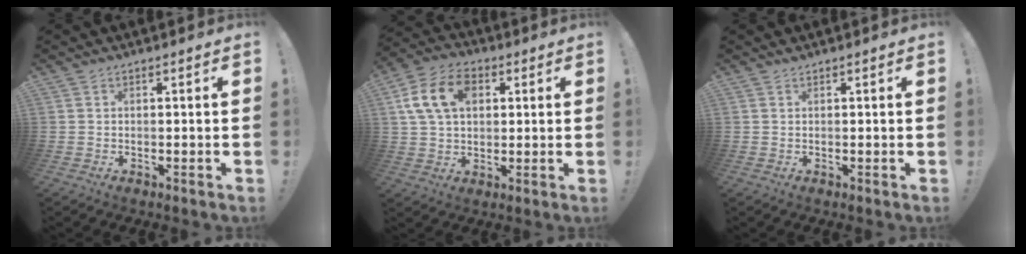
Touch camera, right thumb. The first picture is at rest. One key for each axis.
{"total": 14.1, "fx": 4.2, "fy": 10.0, "fz": 9.1, "tx": -0.153, "ty": 0.004, "tz": 0.084}
{"total": 0.7, "fx": 0.7, "fy": 0.1, "fz": -0.3, "tx": 0.013, "ty": -0.001, "tz": 0.011}